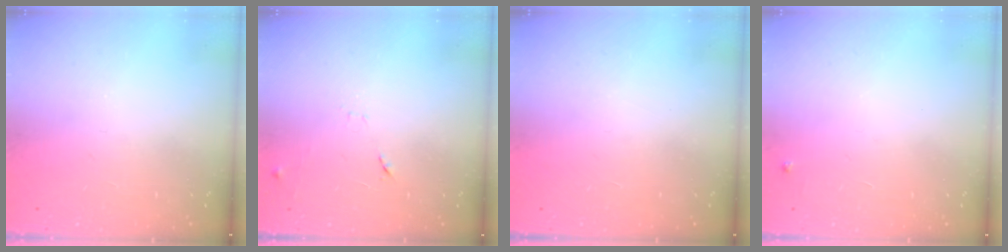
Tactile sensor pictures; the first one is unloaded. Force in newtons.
{"total": 9.2, "press": 9.1, "slide": 0.7}
{"total": 1.5, "press": 1.5, "slide": 0.1}
{"total": 3.0, "press": 3.0, "slide": 0.5}